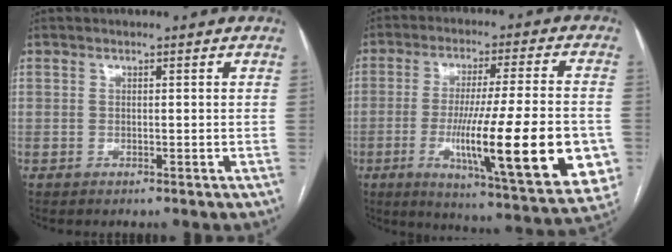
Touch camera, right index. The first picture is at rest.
{"total": 24.2, "force": [-5.6, 2.3, 23.4], "torque": [-0.300, -0.029, -0.077]}